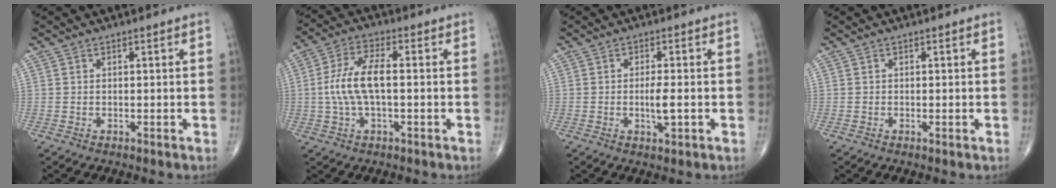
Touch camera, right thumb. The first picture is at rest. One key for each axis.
{"total": 9.2, "fx": -0.3, "fy": 3.7, "fz": 8.5, "tx": -0.188, "ty": 0.021, "tz": -0.007}
{"total": 3.4, "fx": -0.6, "fy": 0.8, "fz": 3.3, "tx": -0.063, "ty": -0.004, "tz": -0.010}
{"total": 0.0}